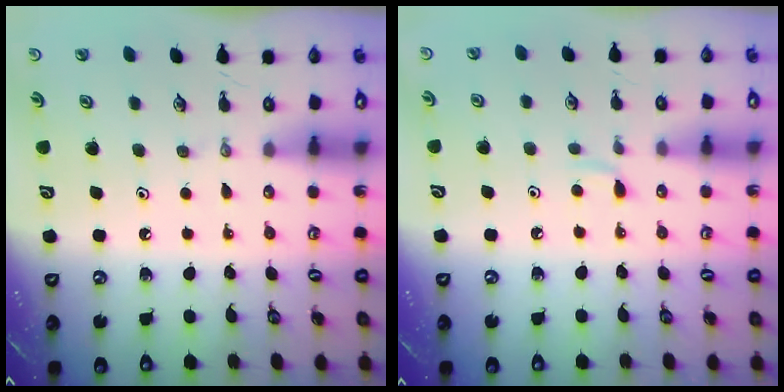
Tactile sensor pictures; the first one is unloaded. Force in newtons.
{"total": 4.2, "press": 4.2, "slide": 0.4}